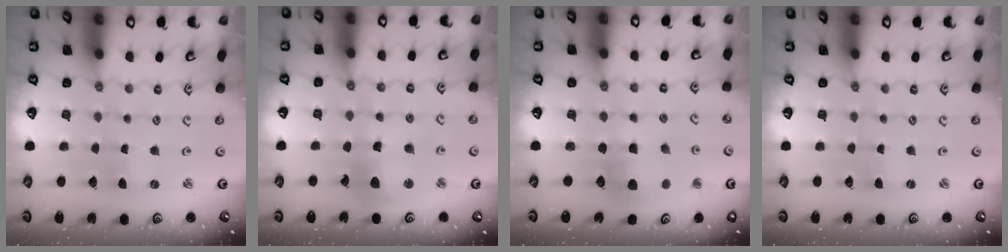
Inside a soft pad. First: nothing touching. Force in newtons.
{"total": 10.6, "press": 10.4, "slide": 1.8}
{"total": 6.8, "press": 6.7, "slide": 0.7}
{"total": 0.7, "press": 0.7, "slide": 0.1}